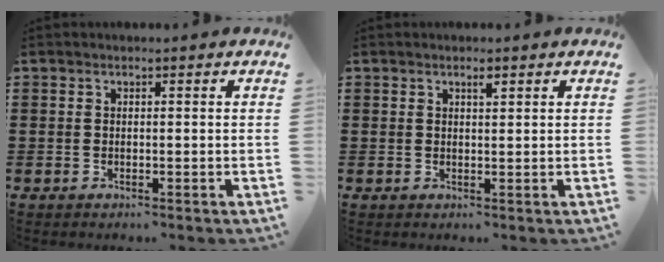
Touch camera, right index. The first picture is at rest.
{"total": 1.0, "force": [0.7, 0.2, 0.7], "torque": [-0.015, 0.000, 0.012]}